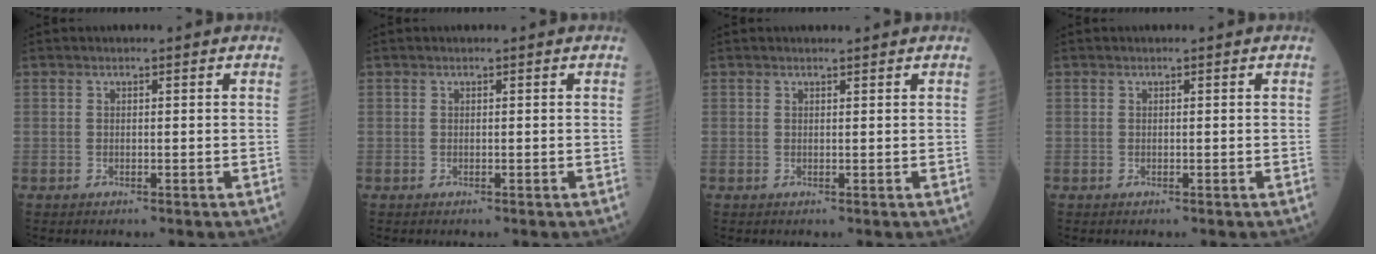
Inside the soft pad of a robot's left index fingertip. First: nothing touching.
{"total": 0.0}
{"total": 0.5, "force": [0.5, -0.1, 0.1], "torque": [-0.008, -0.005, 0.008]}
{"total": 0.0}